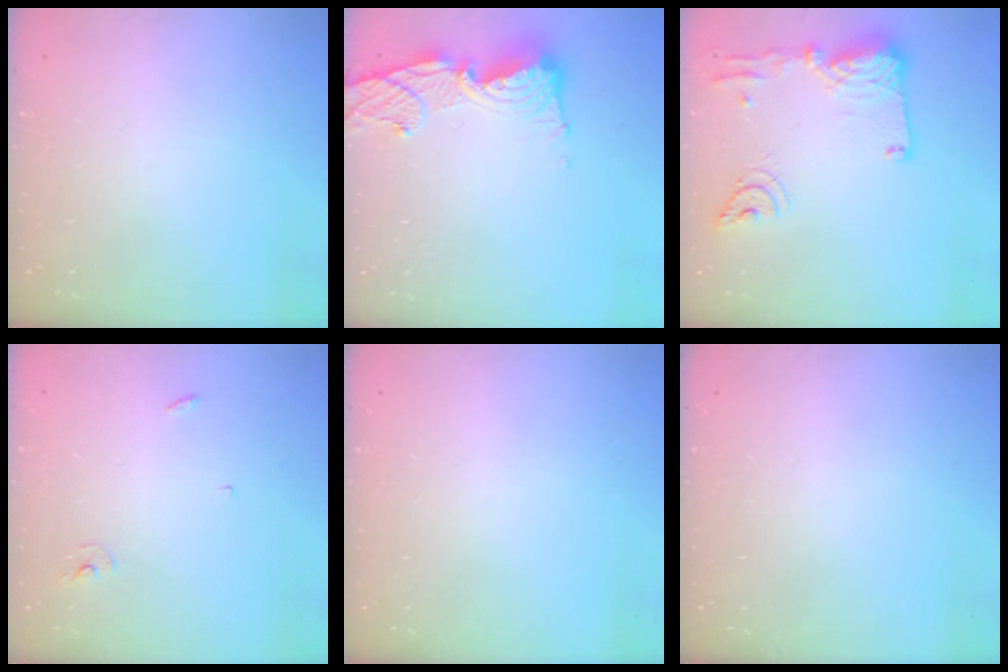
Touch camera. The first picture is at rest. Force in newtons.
{"total": 13.3, "press": 13.2, "slide": 1.6}
{"total": 17.2, "press": 17.1, "slide": 2.2}
{"total": 2.4, "press": 2.4, "slide": 0.1}
{"total": 0.0}
{"total": 0.0}